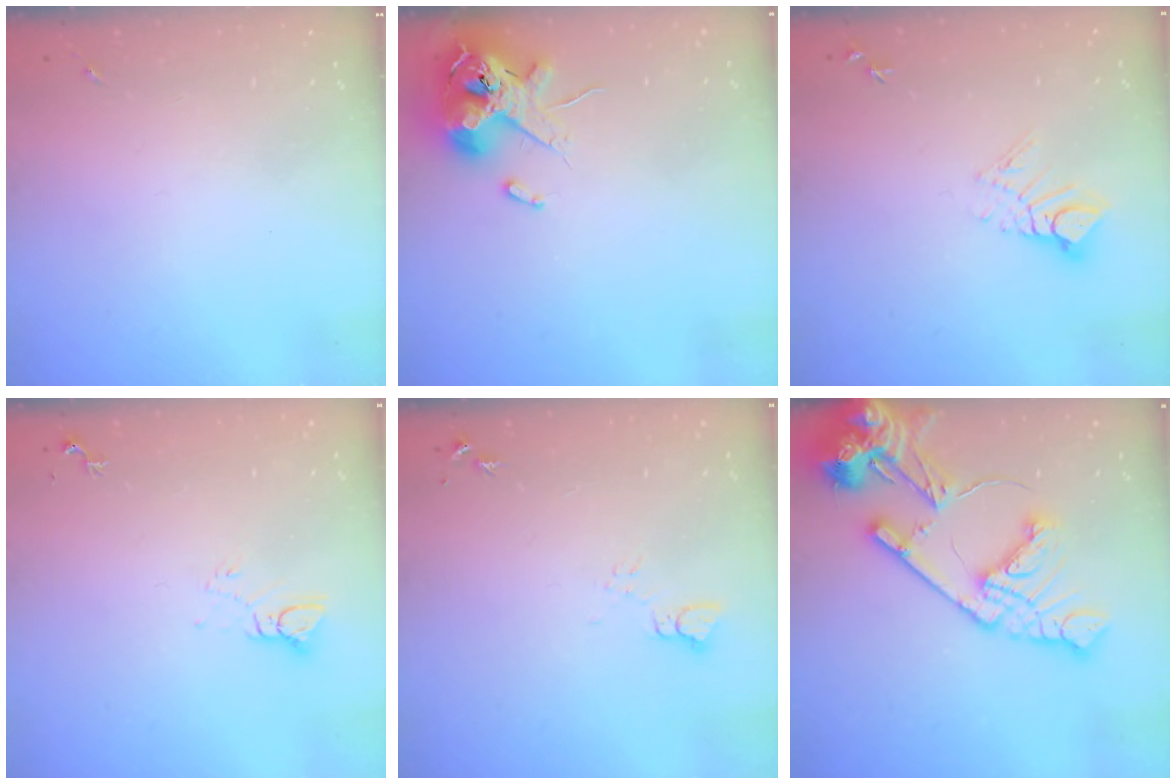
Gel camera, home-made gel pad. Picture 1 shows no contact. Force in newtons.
{"total": 12.2, "press": 12.1, "slide": 2.0}
{"total": 7.9, "press": 7.8, "slide": 0.7}
{"total": 3.9, "press": 3.9, "slide": 0.3}
{"total": 3.5, "press": 3.5, "slide": 0.4}
{"total": 20.6, "press": 20.5, "slide": 2.7}